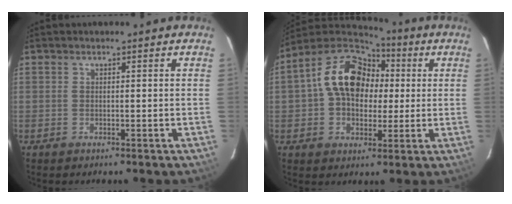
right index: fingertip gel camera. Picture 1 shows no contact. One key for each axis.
{"total": 15.4, "fx": 2.2, "fy": 11.5, "fz": 10.1, "tx": -0.197, "ty": 0.043, "tz": 0.037}